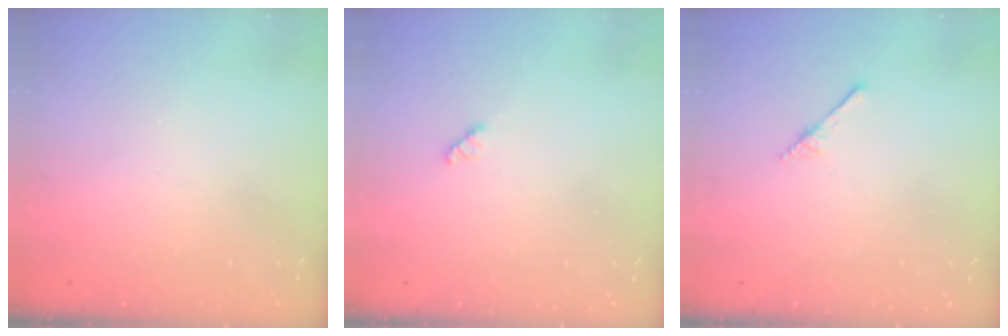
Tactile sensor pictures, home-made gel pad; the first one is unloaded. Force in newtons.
{"total": 2.9, "press": 2.9, "slide": 0.3}
{"total": 2.9, "press": 2.9, "slide": 0.2}